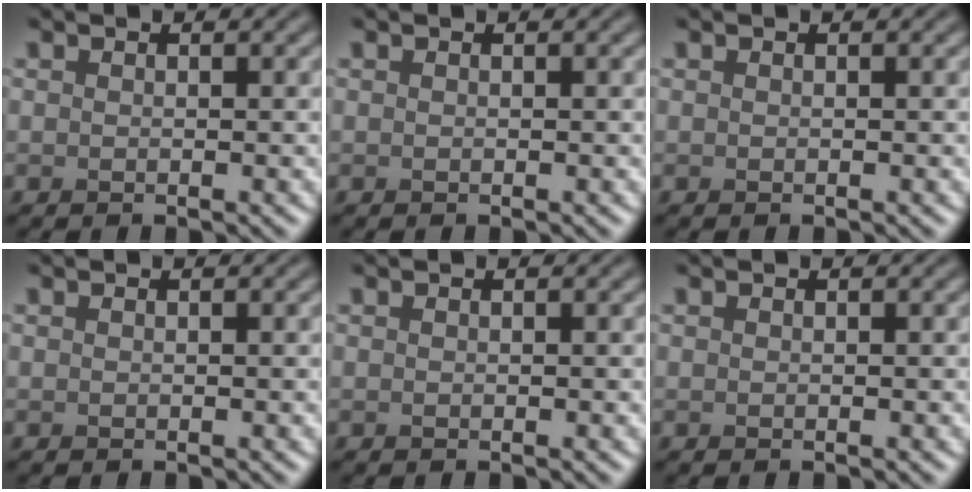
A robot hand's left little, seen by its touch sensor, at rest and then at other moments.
{"total": 0.0}
{"total": 0.0}
{"total": 0.0}
{"total": 0.0}
{"total": 0.0}